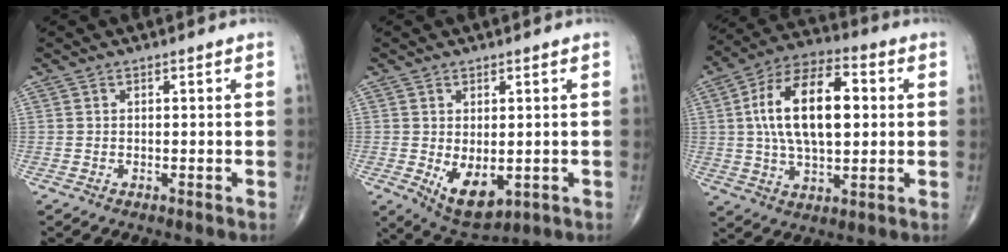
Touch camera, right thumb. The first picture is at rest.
{"total": 7.9, "force": [-1.2, 4.3, 6.5], "torque": [-0.090, -0.013, 0.000]}
{"total": 18.6, "force": [2.6, 9.5, 15.8], "torque": [-0.267, 0.019, 0.040]}